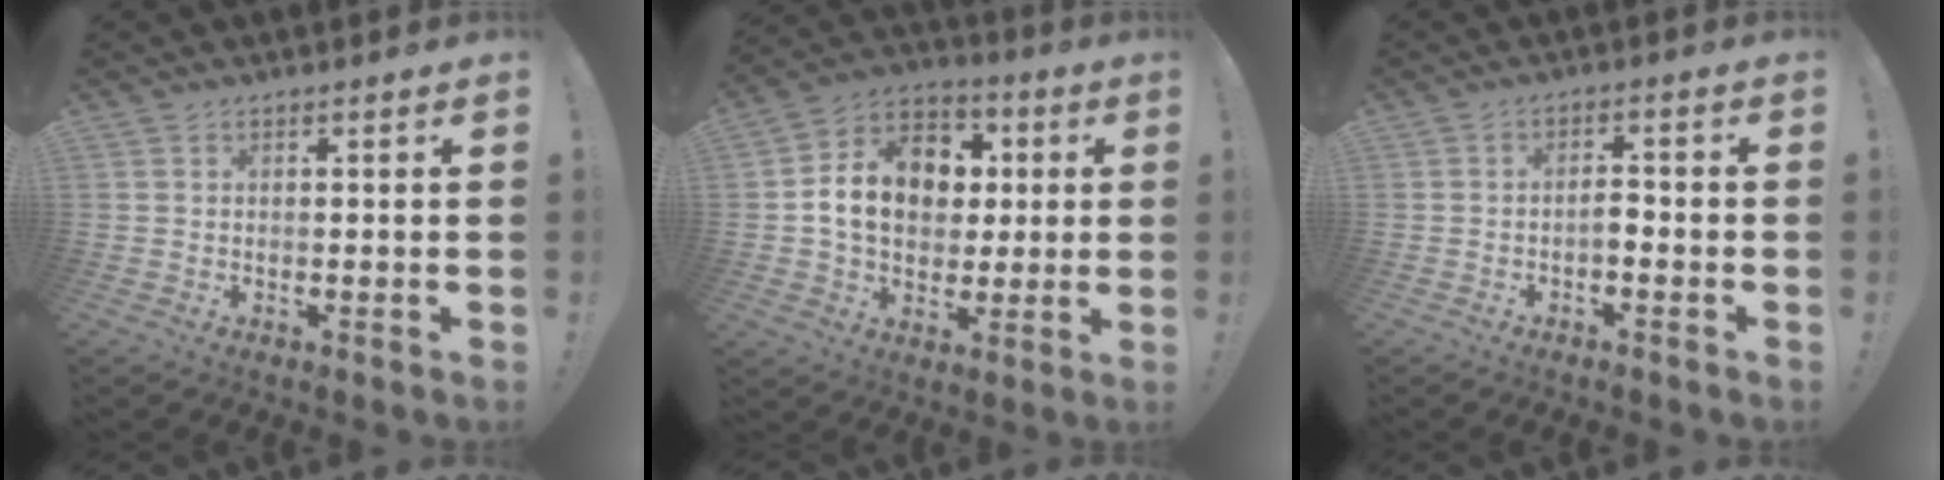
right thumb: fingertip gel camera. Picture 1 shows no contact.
{"total": 15.9, "force": [1.9, 12.7, 9.5], "torque": [-0.135, 0.011, 0.045]}
{"total": 3.2, "force": [-1.8, 1.3, 2.3], "torque": [-0.043, 0.009, -0.031]}